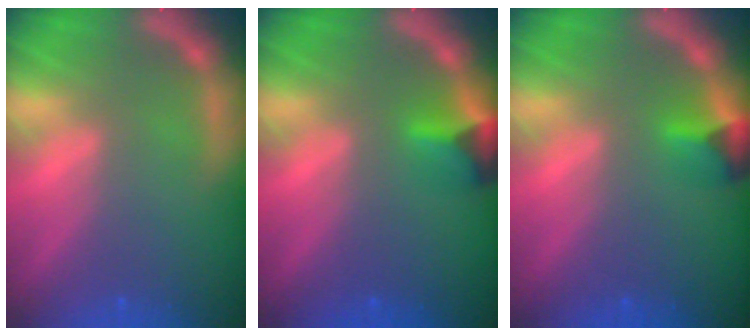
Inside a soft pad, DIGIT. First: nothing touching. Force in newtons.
{"total": 2.9}
{"total": 2.4}